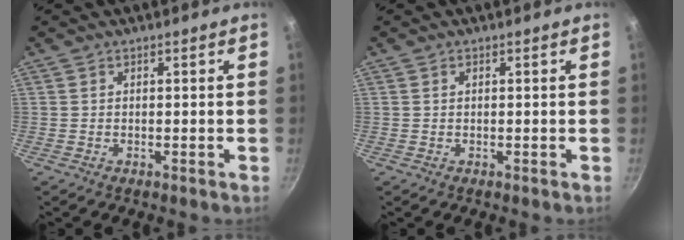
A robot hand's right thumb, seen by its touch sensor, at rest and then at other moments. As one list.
[{"total": 0.6, "force": [0.2, 0.3, 0.4], "torque": [-0.008, 0.002, 0.004]}]